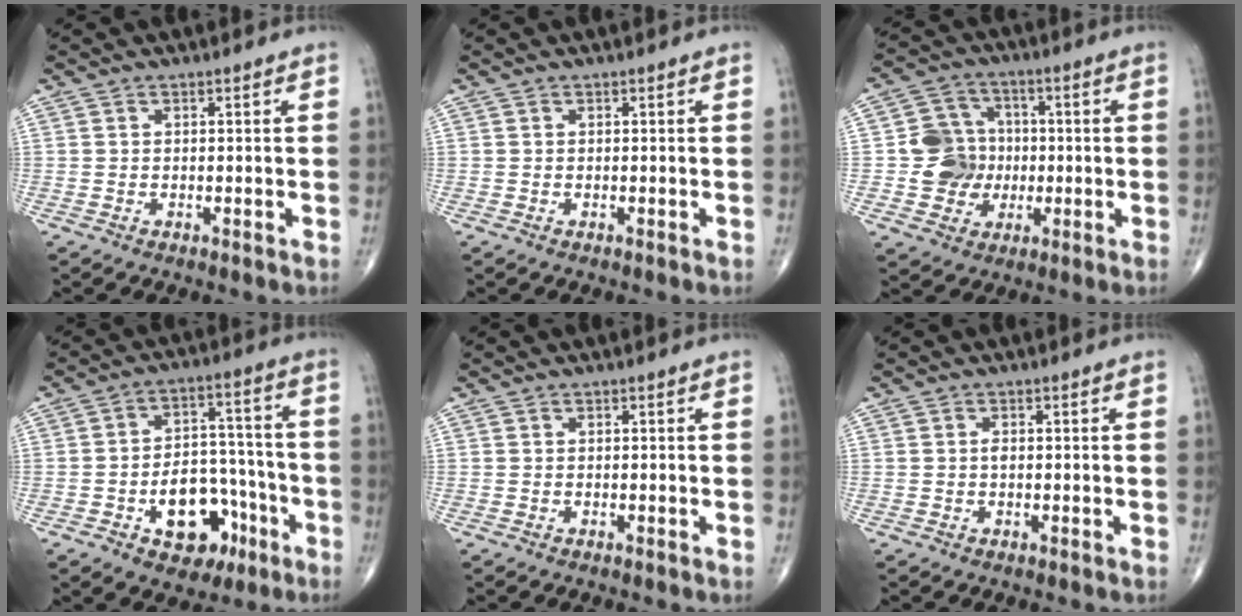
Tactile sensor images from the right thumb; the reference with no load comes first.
{"total": 0.0}
{"total": 9.7, "force": [-0.8, 9.0, 3.4], "torque": [-0.014, 0.017, -0.014]}
{"total": 13.7, "force": [-5.8, 8.9, 8.6], "torque": [-0.085, 0.055, -0.080]}
{"total": 0.0}
{"total": 0.9, "force": [0.0, 0.5, 0.7], "torque": [-0.013, 0.001, -0.001]}